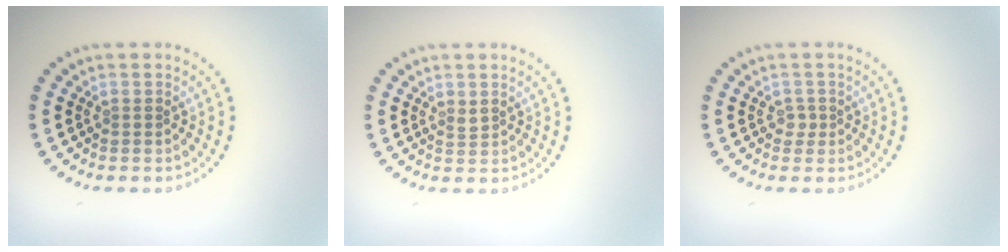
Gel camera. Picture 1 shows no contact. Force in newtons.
{"total": 0.7, "press": 0.6, "slide": 0.3}
{"total": 0.9, "press": 0.7, "slide": 0.6}